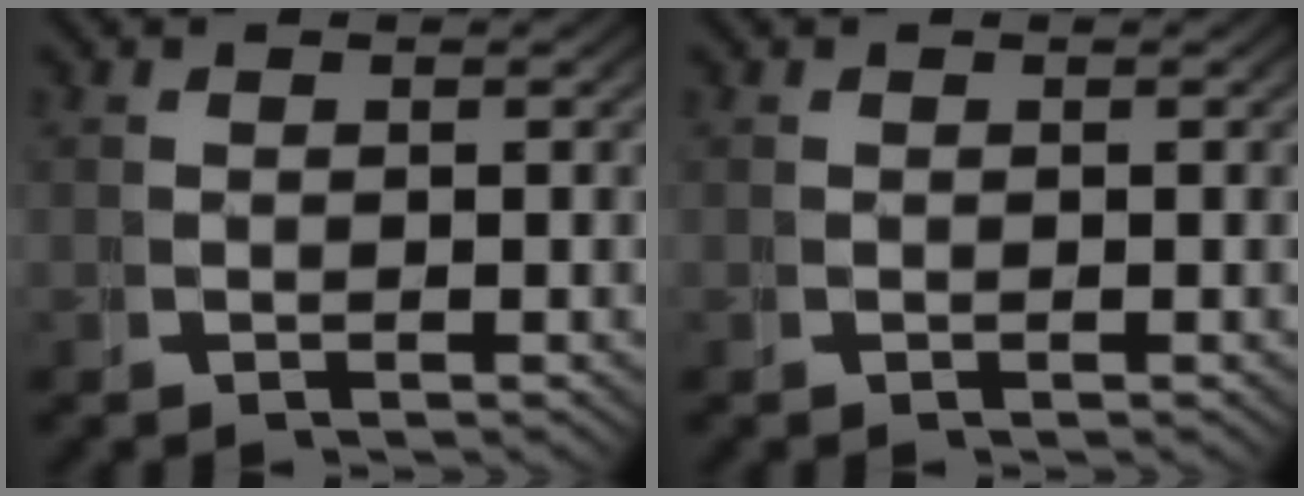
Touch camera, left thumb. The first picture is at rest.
{"total": 0.0}